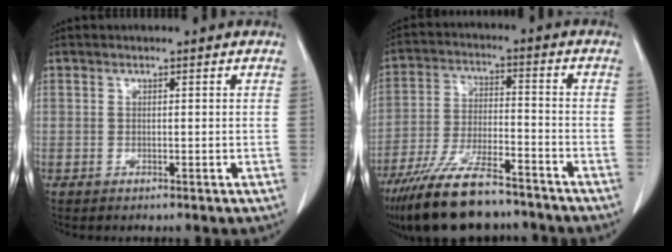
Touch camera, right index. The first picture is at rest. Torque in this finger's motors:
{"motor_torque": [1.38, -0.76, 0.45, 0.21]}